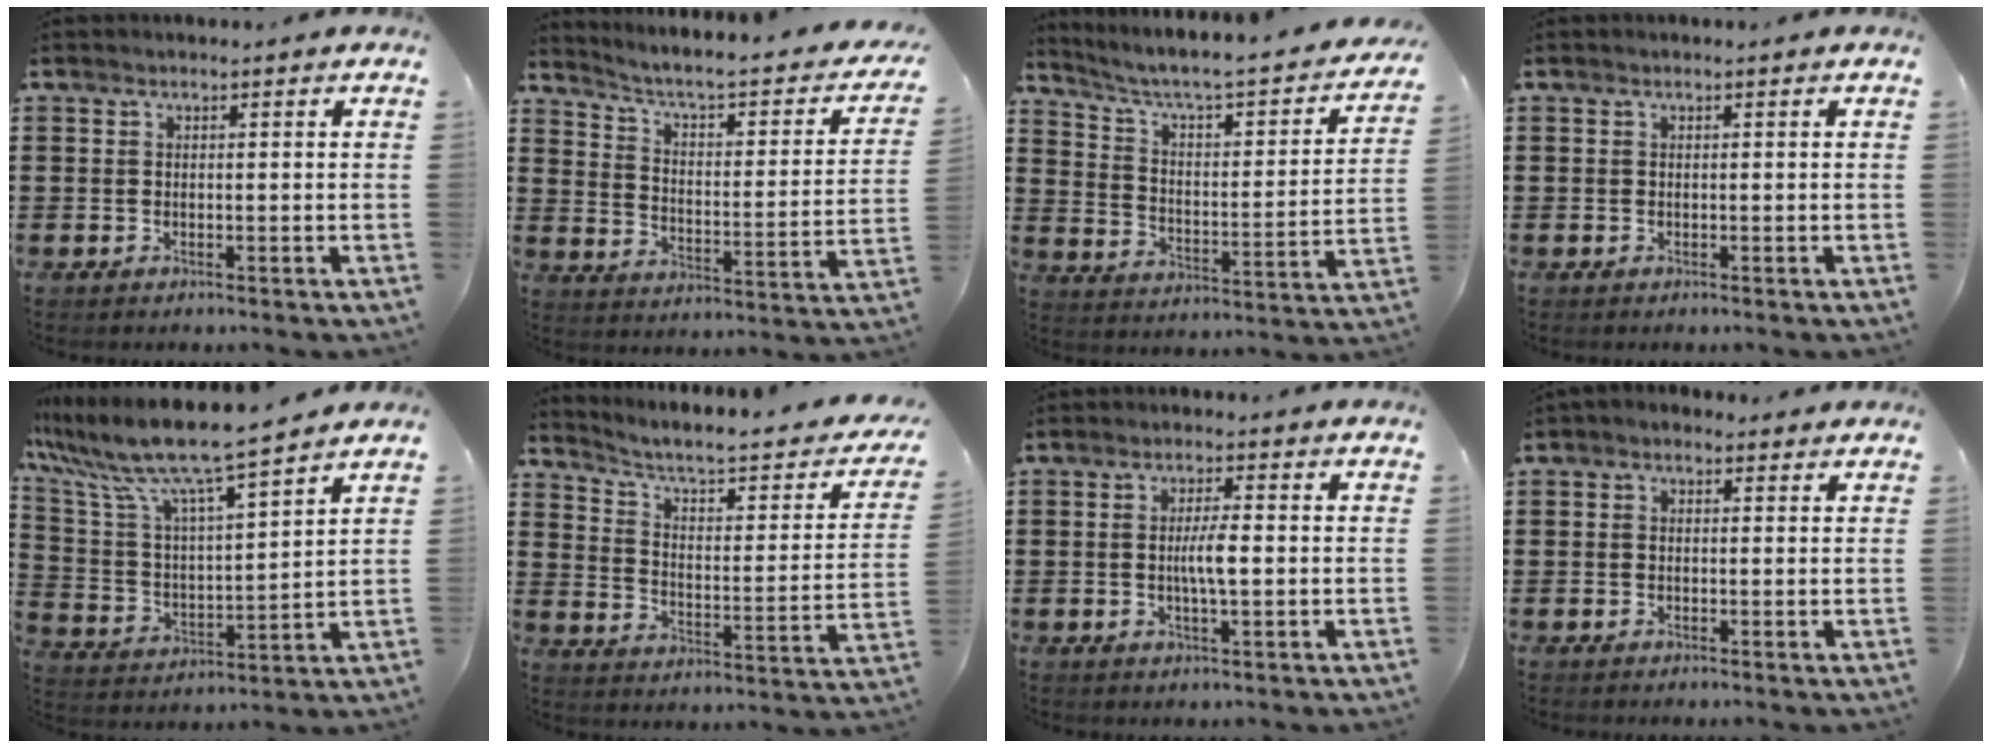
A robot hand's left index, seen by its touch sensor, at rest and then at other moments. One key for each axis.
{"total": 3.4, "fx": 2.2, "fy": 0.6, "fz": 2.5, "tx": -0.065, "ty": -0.029, "tz": 0.024}
{"total": 3.6, "fx": 2.5, "fy": 0.9, "fz": 2.5, "tx": -0.065, "ty": -0.032, "tz": 0.029}
{"total": 0.0}
{"total": 8.8, "fx": 7.6, "fy": -0.1, "fz": 4.5, "tx": -0.121, "ty": -0.053, "tz": 0.124}
{"total": 4.1, "fx": 2.8, "fy": 1.0, "fz": 2.8, "tx": -0.071, "ty": -0.029, "tz": 0.036}
{"total": 4.1, "fx": -0.3, "fy": 0.8, "fz": 4.0, "tx": -0.079, "ty": -0.002, "tz": -0.009}
{"total": 1.0, "fx": 0.0, "fy": 0.8, "fz": 0.6, "tx": -0.013, "ty": 0.006, "tz": -0.001}